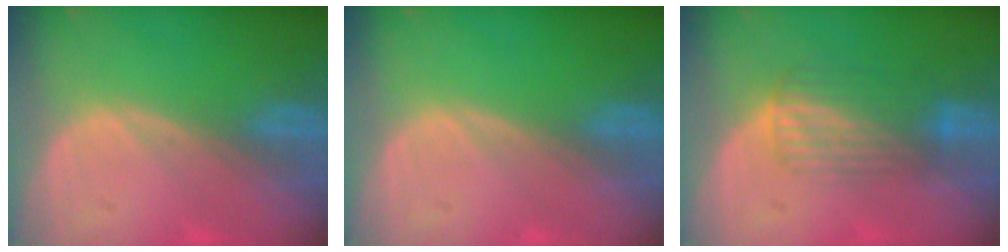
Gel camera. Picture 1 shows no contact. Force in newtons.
{"total": 0.0}
{"total": 6.8, "press": 5.7, "slide": 3.7}